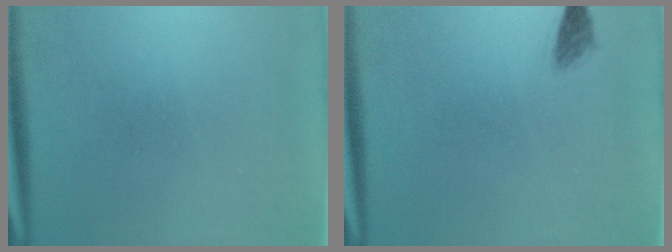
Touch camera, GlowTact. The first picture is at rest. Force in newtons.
{"total": 1.3}